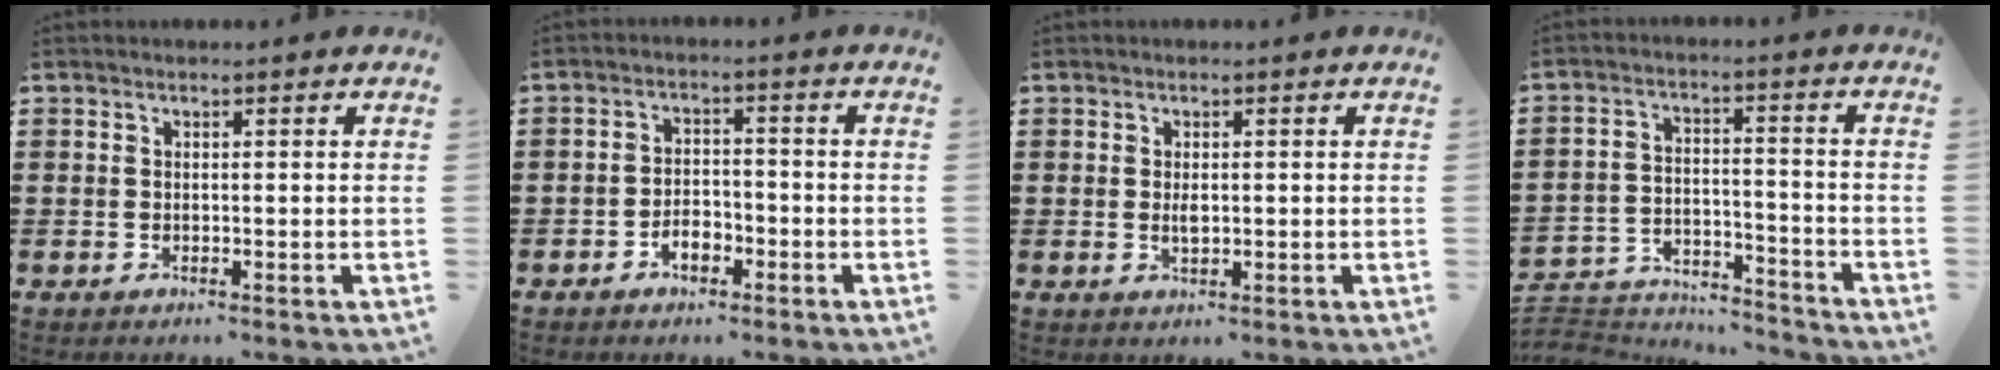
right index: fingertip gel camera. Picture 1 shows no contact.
{"total": 3.3, "force": [-2.0, 1.8, 1.9], "torque": [-0.036, 0.004, -0.039]}
{"total": 1.6, "force": [0.1, 0.6, 1.5], "torque": [-0.030, -0.001, 0.003]}
{"total": 4.8, "force": [-4.7, 0.7, 0.4], "torque": [-0.018, 0.005, -0.098]}